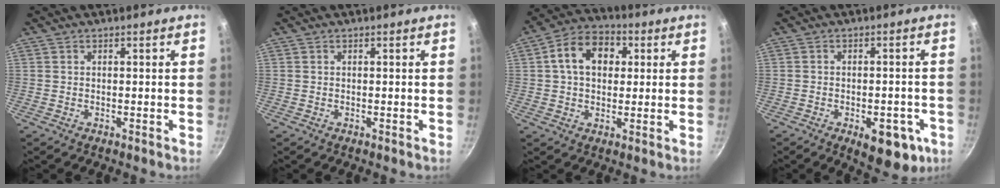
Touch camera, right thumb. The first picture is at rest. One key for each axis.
{"total": 0.0}
{"total": 11.0, "fx": 2.3, "fy": 8.0, "fz": 7.2, "tx": -0.093, "ty": 0.018, "tz": 0.023}
{"total": 10.3, "fx": -4.1, "fy": 5.2, "fz": 7.9, "tx": -0.059, "ty": 0.014, "tz": -0.045}